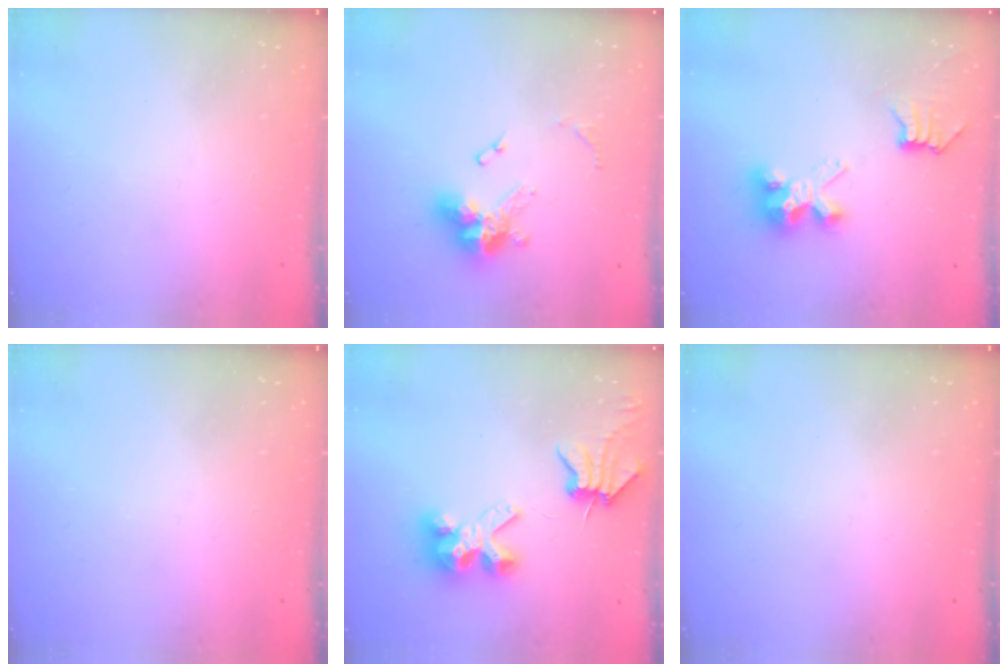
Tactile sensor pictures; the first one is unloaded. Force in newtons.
{"total": 12.8, "press": 12.7, "slide": 1.4}
{"total": 7.4, "press": 7.4, "slide": 0.0}
{"total": 0.0}
{"total": 6.7, "press": 6.7, "slide": 0.9}
{"total": 0.0}